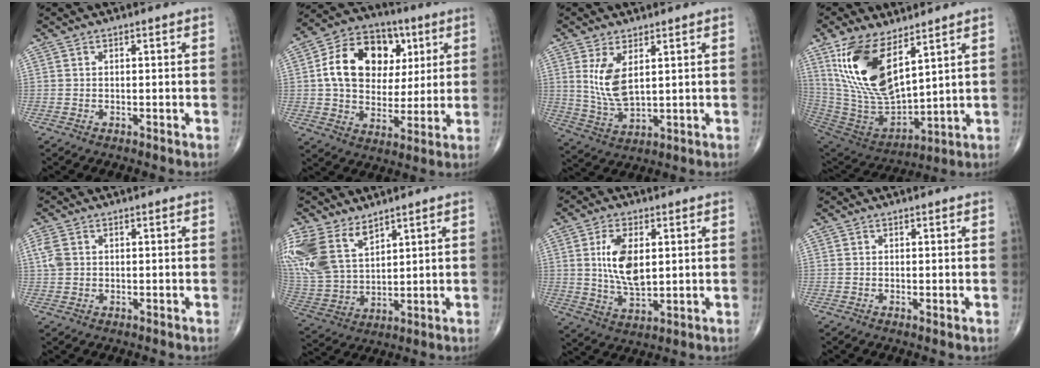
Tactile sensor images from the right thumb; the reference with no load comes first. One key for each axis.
{"total": 18.1, "fx": 4.3, "fy": 13.5, "fz": 11.3, "tx": -0.161, "ty": 0.006, "tz": 0.070}
{"total": 7.9, "fx": 2.5, "fy": 3.6, "fz": 6.6, "tx": -0.131, "ty": -0.018, "tz": 0.062}
{"total": 19.3, "fx": 9.2, "fy": 8.5, "fz": 14.7, "tx": -0.280, "ty": -0.047, "tz": 0.198}
{"total": 3.1, "fx": 0.7, "fy": 2.3, "fz": 2.0, "tx": -0.052, "ty": 0.004, "tz": 0.017}
{"total": 17.4, "fx": 9.9, "fy": 10.3, "fz": 10.0, "tx": -0.237, "ty": -0.018, "tz": 0.210}
{"total": 10.1, "fx": 2.0, "fy": 5.2, "fz": 8.5, "tx": -0.154, "ty": -0.014, "tz": 0.043}
{"total": 0.6, "fx": 0.0, "fy": 0.1, "fz": 0.5, "tx": -0.010, "ty": -0.003, "tz": -0.003}